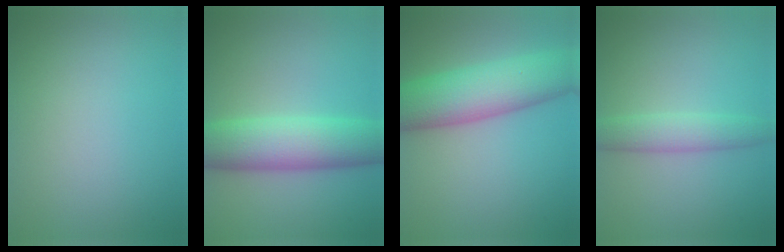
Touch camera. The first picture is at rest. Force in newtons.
{"total": 7.9, "press": 7.9, "slide": 0.2}
{"total": 8.6, "press": 8.6, "slide": 0.4}
{"total": 3.0, "press": 3.0, "slide": 0.1}